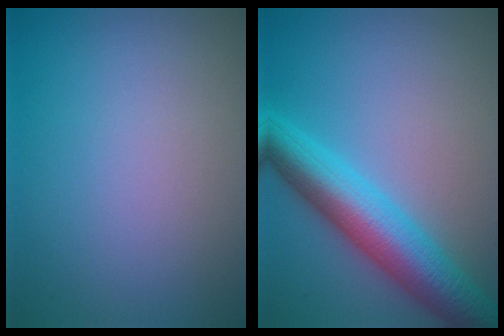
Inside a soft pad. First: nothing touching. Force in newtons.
{"total": 7.8, "press": 7.8, "slide": 0.2}